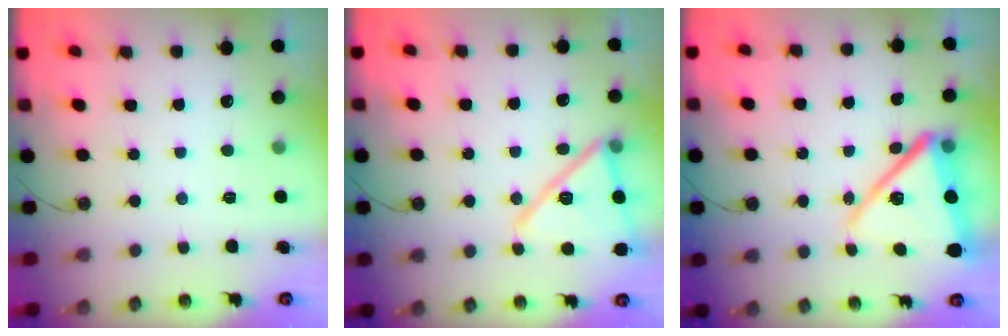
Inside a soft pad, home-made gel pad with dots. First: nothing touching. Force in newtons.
{"total": 16.4, "press": 14.0, "slide": 8.6}
{"total": 16.9, "press": 16.8, "slide": 2.1}